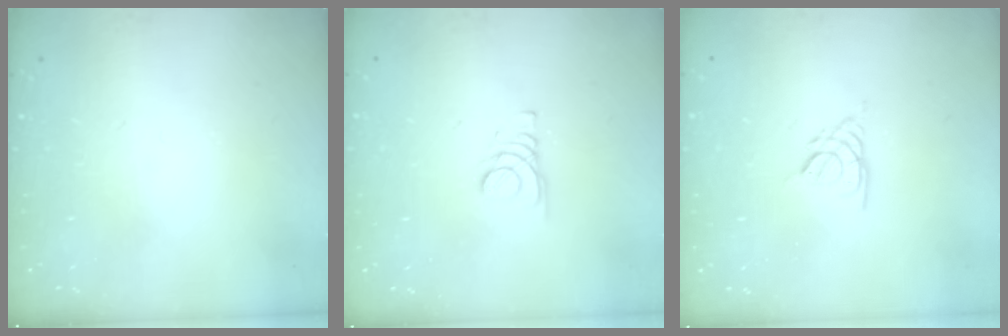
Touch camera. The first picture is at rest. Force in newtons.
{"total": 1.8, "press": 1.8, "slide": 0.2}
{"total": 2.6, "press": 2.6, "slide": 0.6}